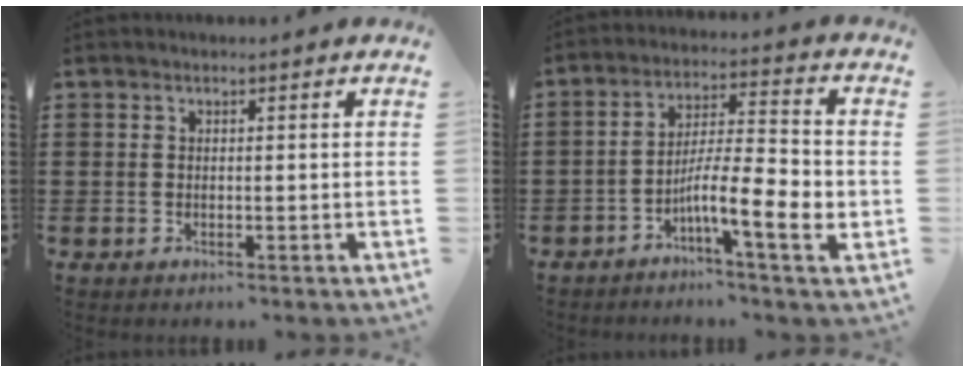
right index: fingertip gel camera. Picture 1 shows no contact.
{"total": 10.1, "force": [-3.6, 1.8, 9.2], "torque": [-0.169, -0.006, -0.066]}